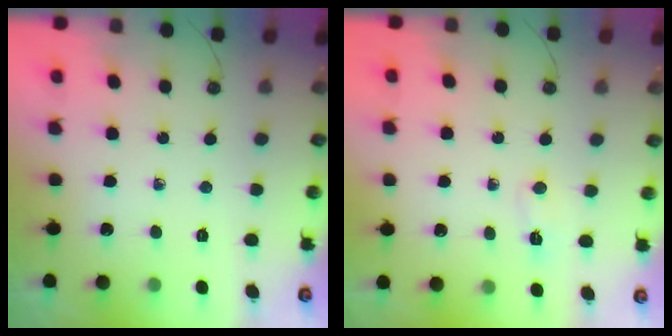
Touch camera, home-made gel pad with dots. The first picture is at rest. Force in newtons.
{"total": 4.1, "press": 3.8, "slide": 1.6}